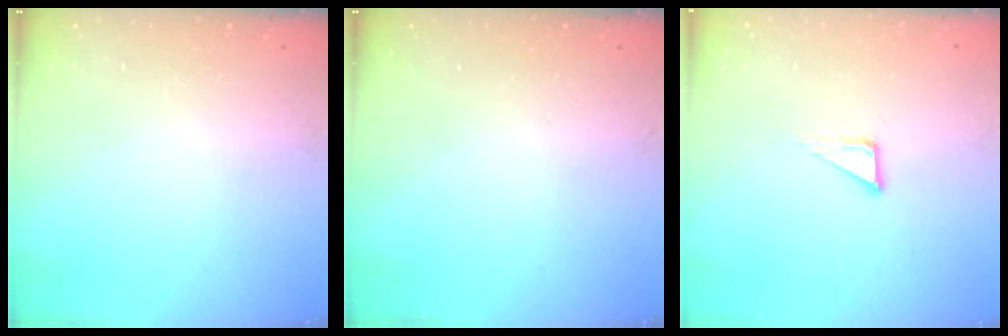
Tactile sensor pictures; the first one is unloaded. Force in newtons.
{"total": 0.0}
{"total": 3.6, "press": 3.6, "slide": 0.3}